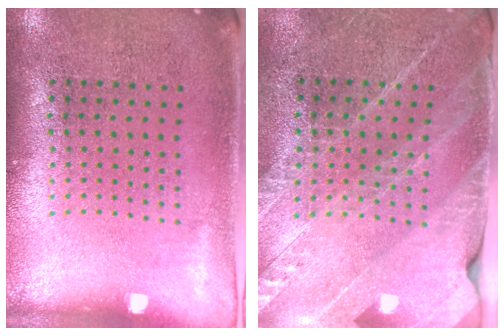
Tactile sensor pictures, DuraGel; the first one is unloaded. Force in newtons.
{"total": 2.7, "press": 2.7, "slide": 0.1}